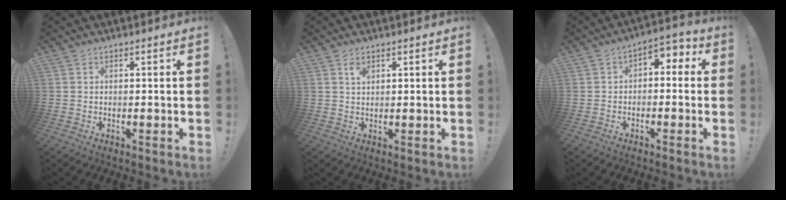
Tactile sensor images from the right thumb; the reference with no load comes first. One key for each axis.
{"total": 2.4, "fx": 1.3, "fy": 1.3, "fz": 1.4, "tx": -0.013, "ty": -0.006, "tz": 0.021}
{"total": 3.9, "fx": -1.6, "fy": 2.7, "fz": 2.3, "tx": -0.025, "ty": 0.015, "tz": -0.029}